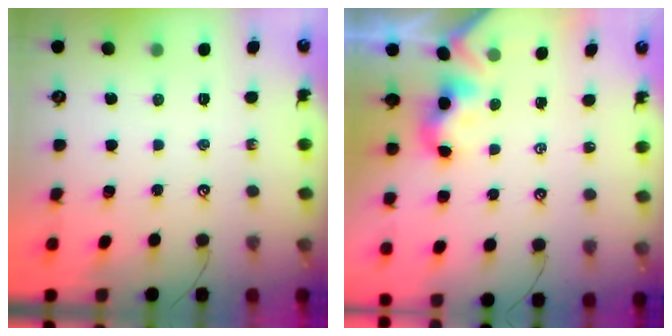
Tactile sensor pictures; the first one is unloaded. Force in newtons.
{"total": 2.4, "press": 2.4, "slide": 0.2}